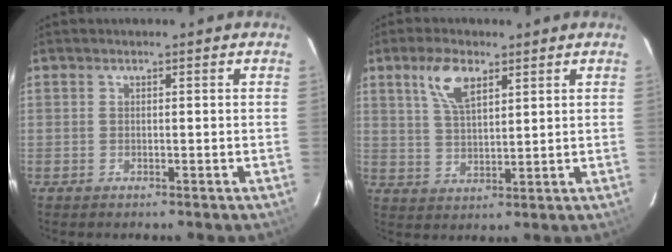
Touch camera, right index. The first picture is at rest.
{"total": 7.2, "force": [3.9, 3.1, 5.1], "torque": [-0.100, 0.012, 0.078]}